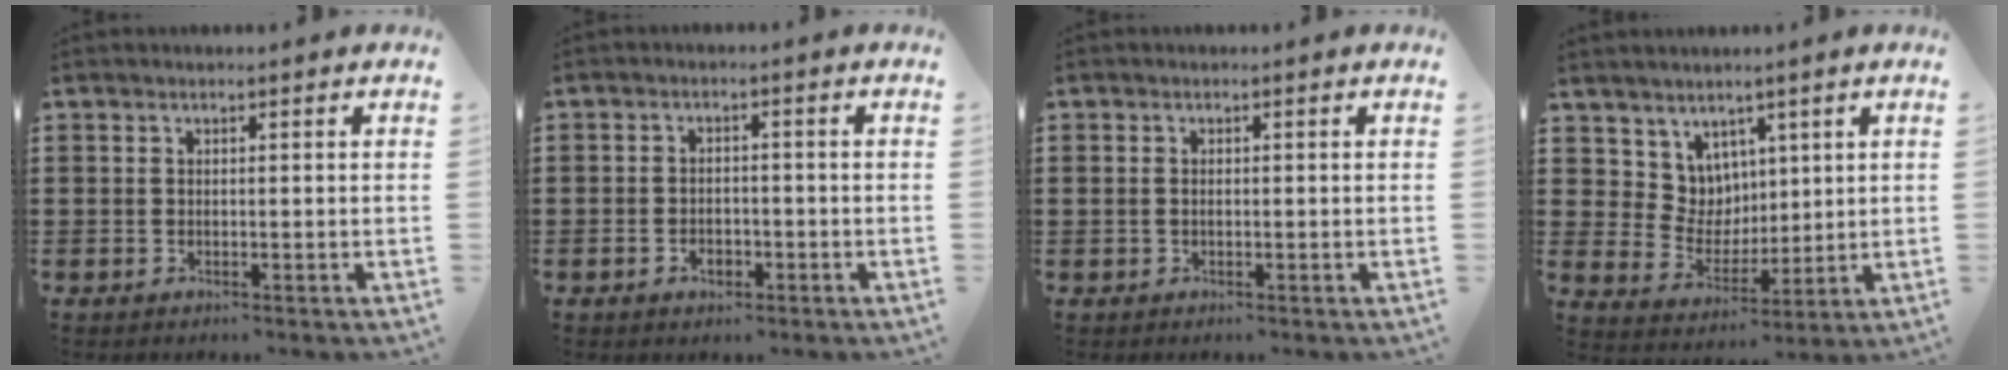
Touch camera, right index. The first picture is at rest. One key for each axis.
{"total": 2.4, "fx": -1.2, "fy": 1.6, "fz": 1.5, "tx": -0.029, "ty": 0.002, "tz": -0.022}
{"total": 0.6, "fx": 0.0, "fy": 0.4, "fz": 0.4, "tx": -0.010, "ty": 0.001, "tz": 0.000}
{"total": 6.6, "fx": 4.0, "fy": 5.2, "fz": 0.6, "tx": -0.048, "ty": -0.008, "tz": 0.079}